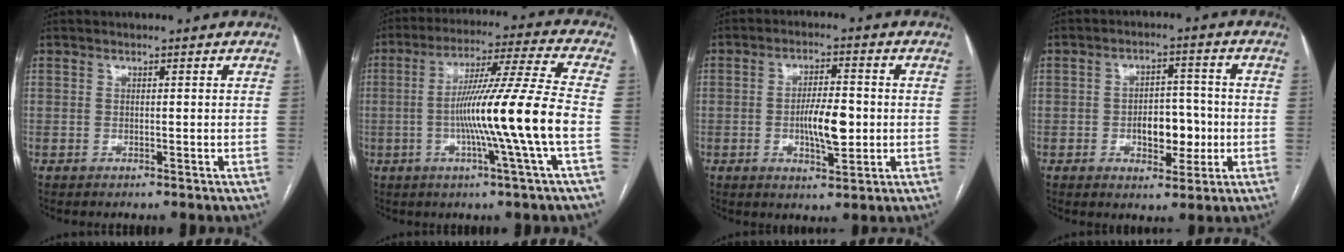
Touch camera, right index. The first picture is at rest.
{"total": 15.4, "force": [-3.2, -2.7, 14.8], "torque": [-0.250, -0.006, -0.064]}
{"total": 7.2, "force": [-0.9, 2.2, 6.8], "torque": [-0.122, 0.001, -0.013]}
{"total": 6.9, "force": [-1.4, 3.8, 5.6], "torque": [-0.083, 0.013, -0.016]}